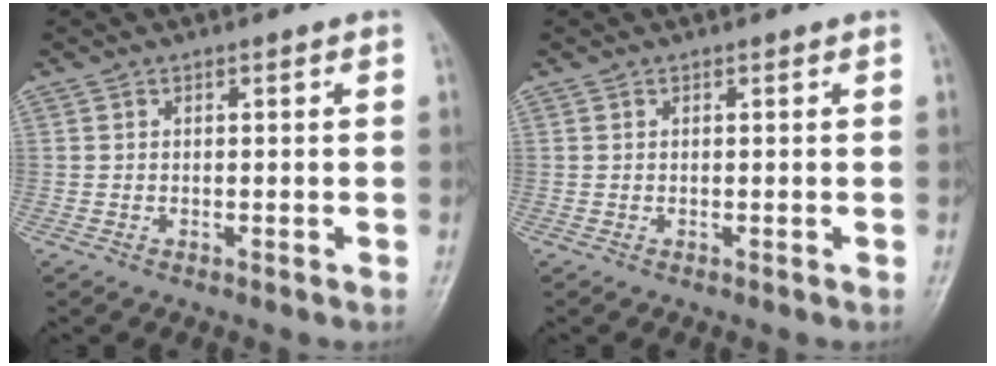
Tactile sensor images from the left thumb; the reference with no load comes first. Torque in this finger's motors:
{"motor_torque": [0.01, 0.01, 0.02, -0.05, 0.00]}